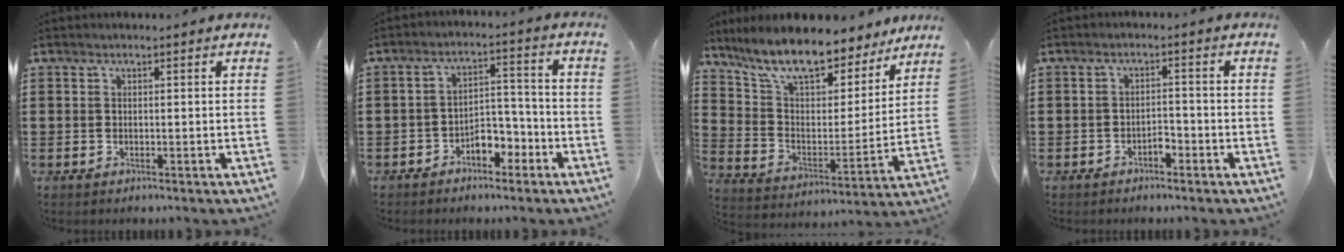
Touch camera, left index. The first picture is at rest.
{"total": 5.0, "force": [-3.5, 2.6, 2.4], "torque": [-0.043, 0.015, -0.067]}
{"total": 11.4, "force": [9.9, 2.7, 4.9], "torque": [-0.134, -0.061, 0.172]}
{"total": 2.2, "force": [-1.7, 0.8, 1.1], "torque": [-0.026, 0.003, -0.035]}